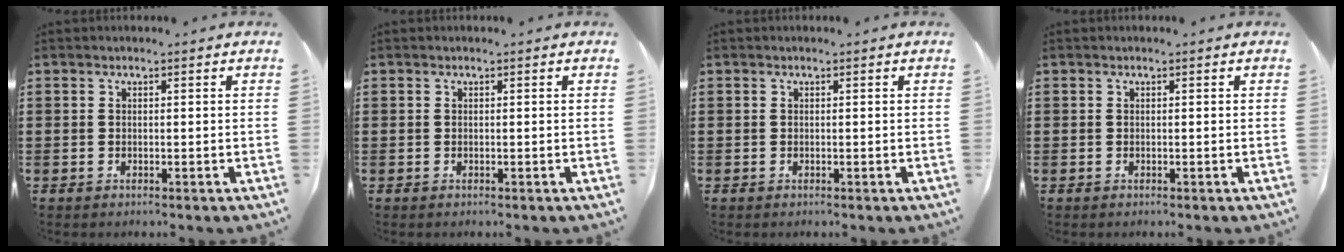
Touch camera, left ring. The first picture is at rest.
{"total": 0.0}
{"total": 0.0}
{"total": 0.0}